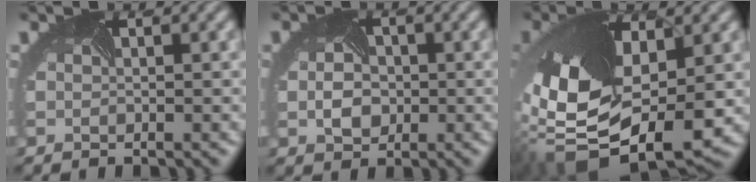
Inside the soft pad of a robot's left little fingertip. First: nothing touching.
{"total": 2.2, "force": [-0.3, 2.0, 0.9], "torque": [-0.030, -0.001, -0.011]}
{"total": 15.1, "force": [-2.1, 8.5, 12.3], "torque": [-0.276, -0.049, -0.016]}